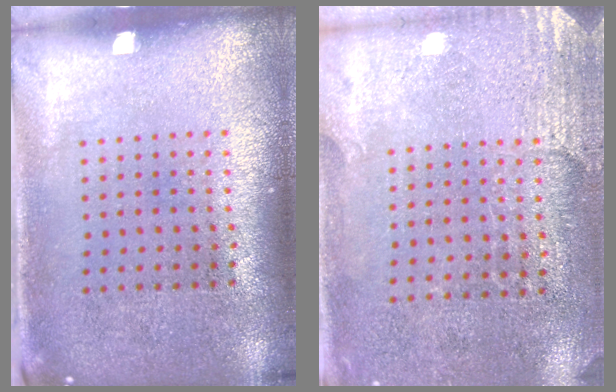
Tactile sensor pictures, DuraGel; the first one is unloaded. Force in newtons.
{"total": 2.7, "press": 2.4, "slide": 1.1}